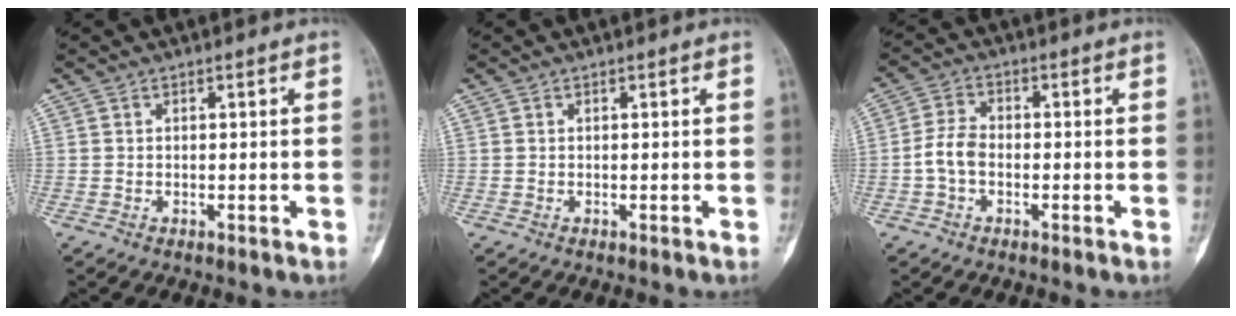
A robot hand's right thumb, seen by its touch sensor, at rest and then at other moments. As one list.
[{"total": 0.0}, {"total": 4.8, "force": [-1.3, 3.1, 3.4], "torque": [-0.069, 0.017, -0.031]}]